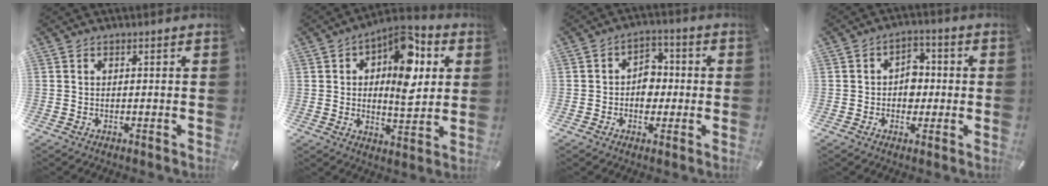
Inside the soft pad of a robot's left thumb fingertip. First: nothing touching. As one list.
[{"total": 15.1, "force": [5.1, 8.6, 11.3], "torque": [-0.147, -0.023, 0.087]}, {"total": 6.5, "force": [-1.4, 5.5, 3.1], "torque": [-0.036, 0.012, -0.027]}, {"total": 6.0, "force": [-0.7, 5.2, 2.9], "torque": [-0.036, 0.008, -0.016]}]